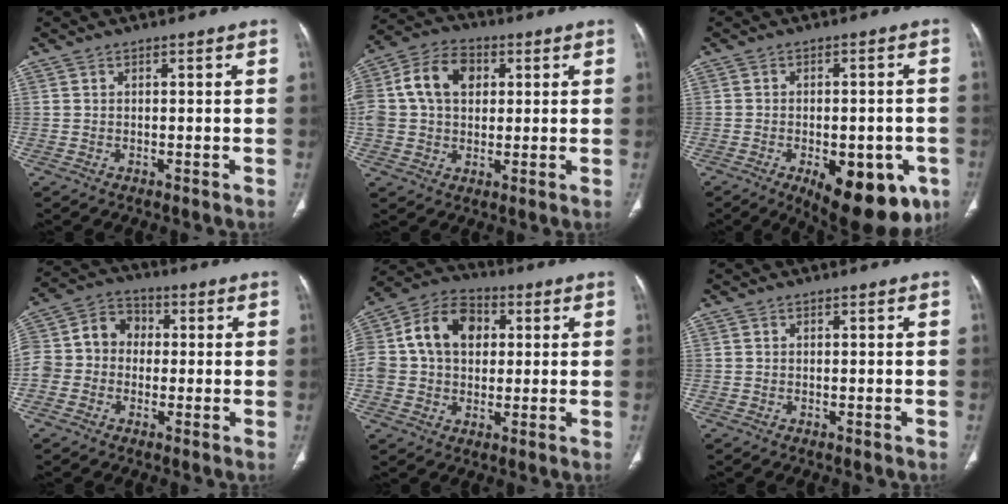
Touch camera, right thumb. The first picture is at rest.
{"total": 14.1, "force": [2.9, 10.4, 9.1], "torque": [-0.171, 0.019, 0.047]}
{"total": 16.9, "force": [-7.4, 7.9, 13.1], "torque": [-0.125, 0.009, -0.083]}
{"total": 10.6, "force": [-0.5, 9.3, 5.0], "torque": [-0.079, 0.042, -0.021]}
{"total": 16.0, "force": [2.8, 12.0, 10.2], "torque": [-0.179, 0.026, 0.041]}
{"total": 0.0}